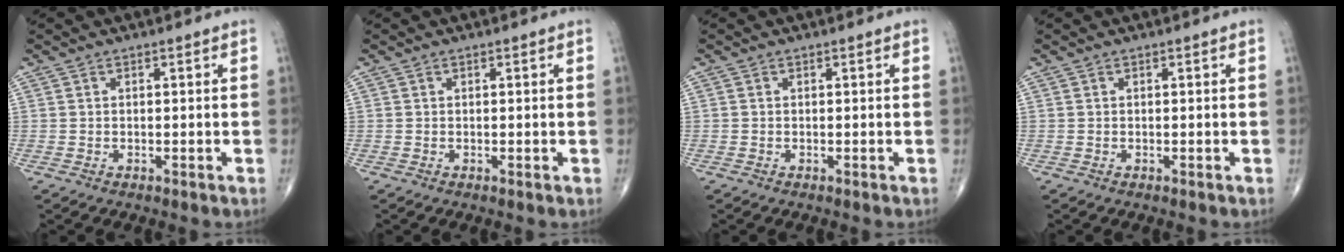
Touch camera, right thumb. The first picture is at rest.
{"total": 0.0}
{"total": 0.0}
{"total": 0.0}